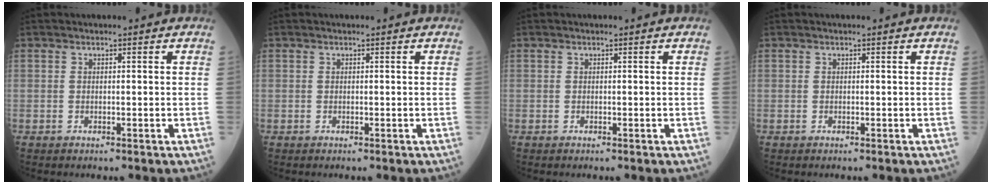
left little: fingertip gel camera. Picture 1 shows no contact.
{"total": 0.0}
{"total": 0.0}
{"total": 0.0}